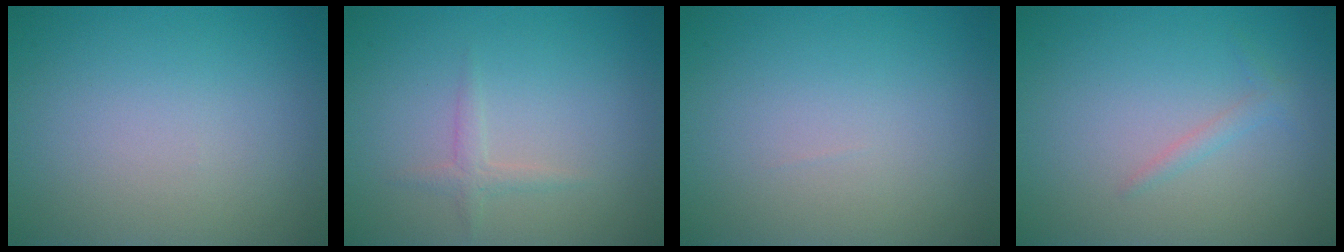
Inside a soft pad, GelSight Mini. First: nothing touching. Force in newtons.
{"total": 1.1, "press": 1.1, "slide": 0.1}
{"total": 0.0}
{"total": 1.0, "press": 1.0, "slide": 0.1}